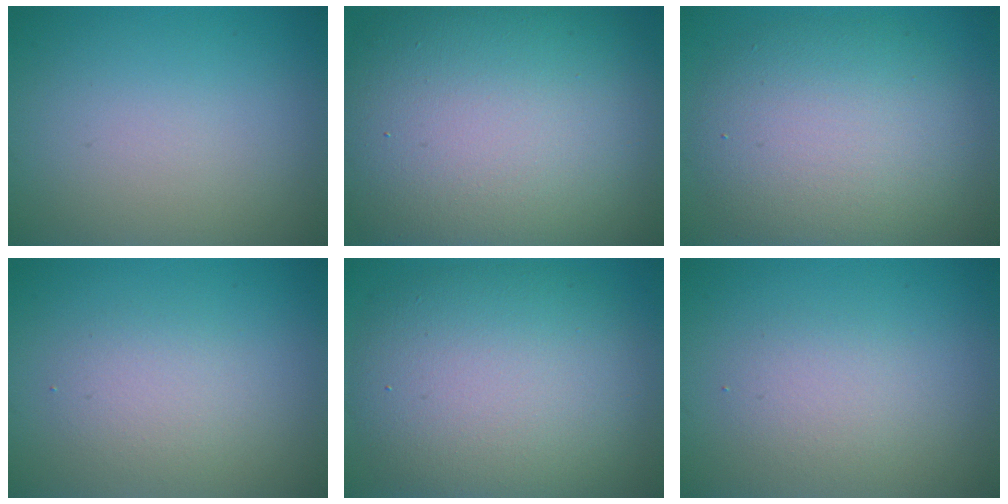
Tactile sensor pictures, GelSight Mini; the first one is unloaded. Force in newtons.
{"total": 17.7, "press": 17.6, "slide": 1.5}
{"total": 8.1, "press": 8.1, "slide": 0.5}
{"total": 2.3, "press": 2.3, "slide": 0.2}
{"total": 10.4, "press": 10.3, "slide": 0.7}
{"total": 1.9, "press": 1.9, "slide": 0.2}